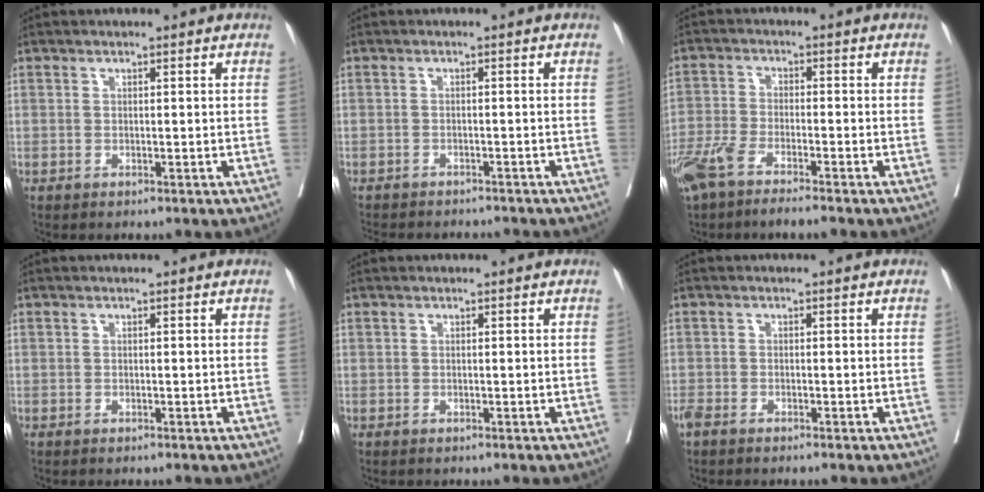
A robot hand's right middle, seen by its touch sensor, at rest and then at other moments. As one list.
[{"total": 9.4, "force": [-8.8, 1.9, 2.8], "torque": [-0.041, -0.005, -0.110]}, {"total": 6.7, "force": [-5.0, 0.9, 4.3], "torque": [-0.086, -0.010, -0.095]}, {"total": 0.0}, {"total": 0.0}, {"total": 2.5, "force": [-2.1, 0.6, 1.3], "torque": [-0.029, -0.007, -0.038]}]